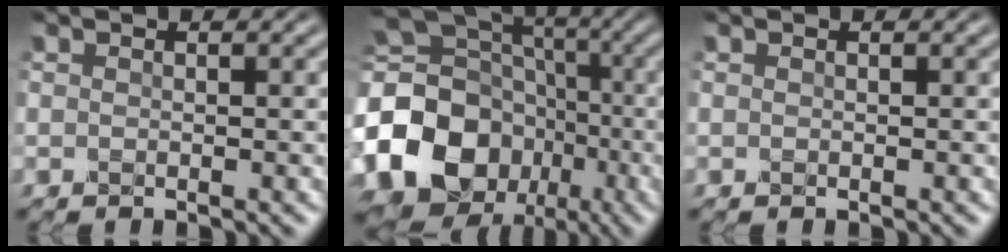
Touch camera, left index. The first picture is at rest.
{"total": 20.0, "force": [-5.8, 16.5, 9.6], "torque": [-0.216, -0.015, -0.125]}
{"total": 0.0}